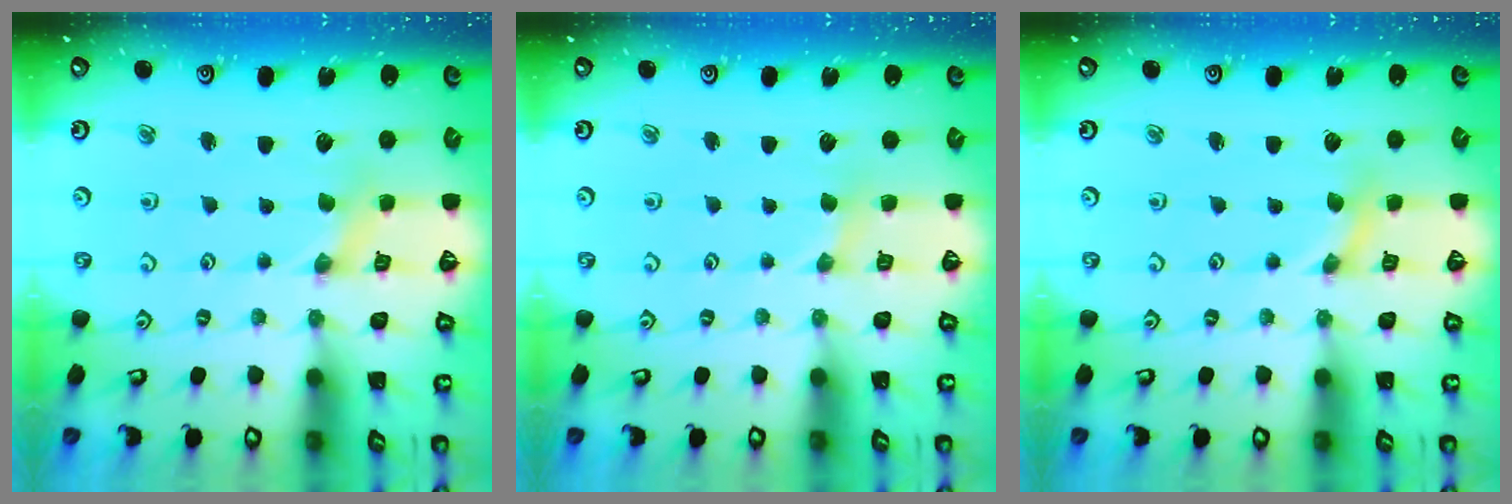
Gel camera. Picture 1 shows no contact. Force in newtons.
{"total": 1.2, "press": 1.1, "slide": 0.3}
{"total": 0.0}